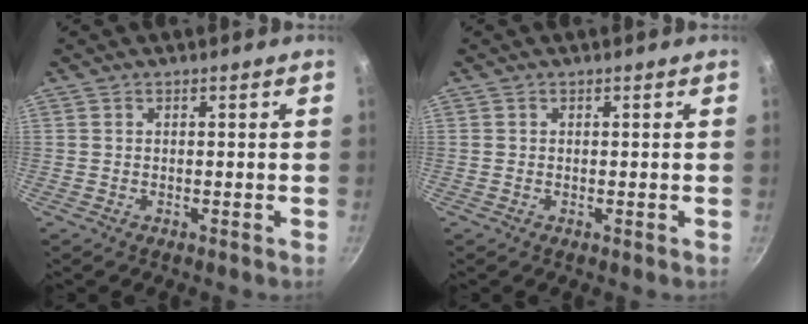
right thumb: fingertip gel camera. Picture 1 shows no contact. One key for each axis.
{"total": 0.0}